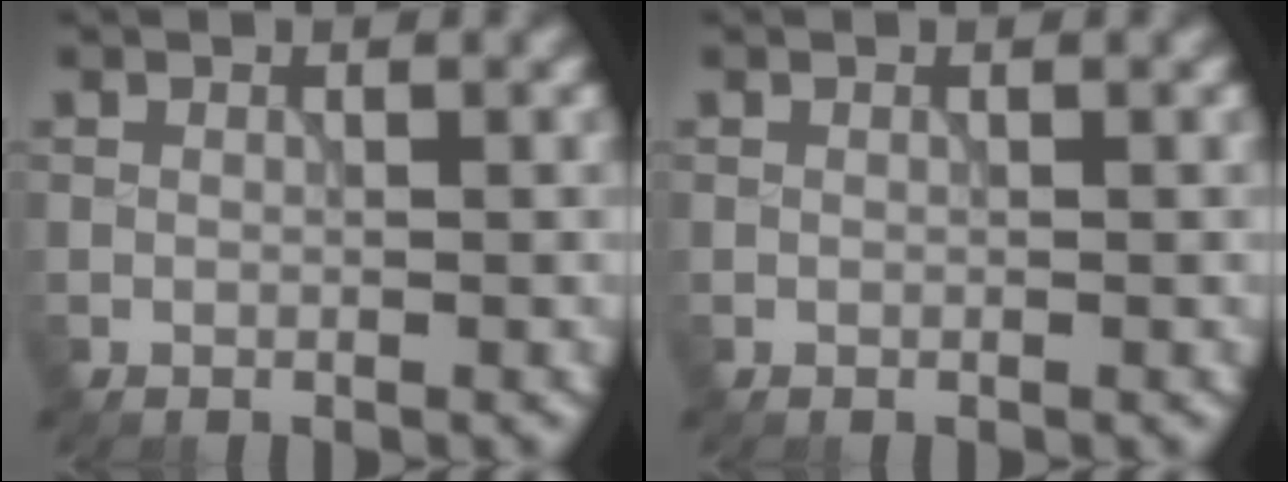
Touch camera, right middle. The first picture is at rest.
{"total": 0.0}